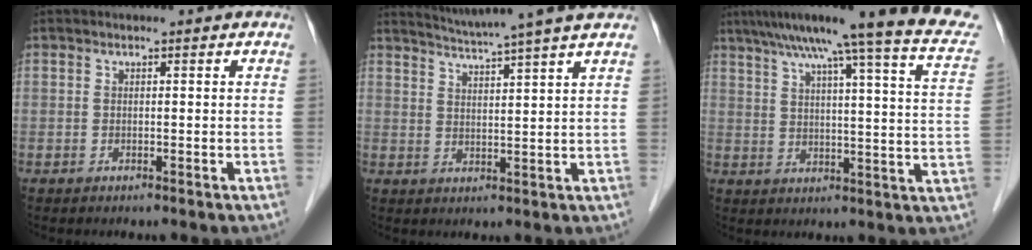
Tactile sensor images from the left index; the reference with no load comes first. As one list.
[{"total": 9.7, "force": [8.6, -1.7, 4.3], "torque": [-0.075, 0.004, 0.118]}, {"total": 24.0, "force": [19.0, 0.3, 14.5], "torque": [-0.219, -0.008, 0.232]}]